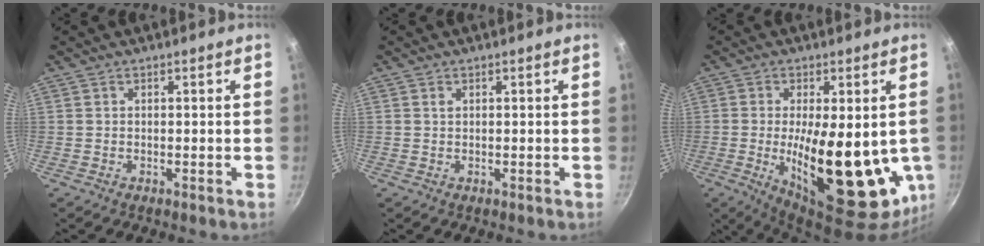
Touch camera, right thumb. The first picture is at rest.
{"total": 0.7, "force": [0.3, 0.4, 0.4], "torque": [-0.007, 0.000, 0.006]}
{"total": 22.8, "force": [-2.1, 9.1, 20.8], "torque": [-0.293, -0.025, -0.016]}